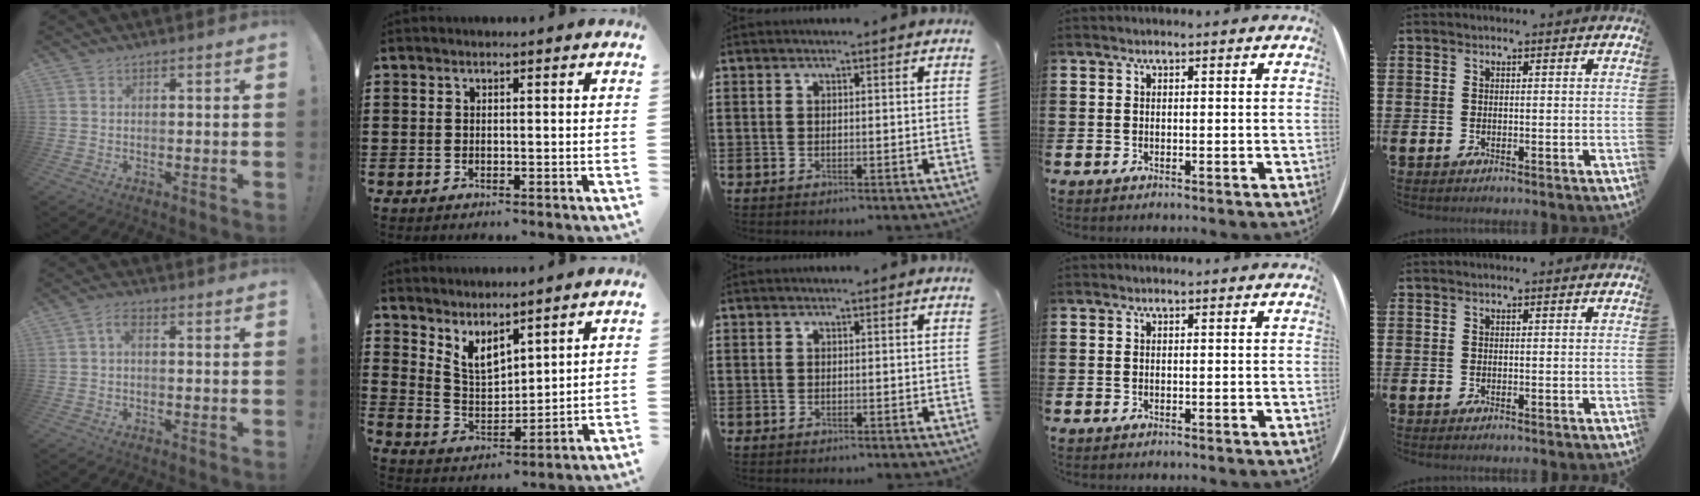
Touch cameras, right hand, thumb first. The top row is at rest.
{"thumb": {"total": 3.3, "force": [0.4, 1.6, 2.9], "torque": [-0.060, 0.009, 0.006]}, "index": {"total": 5.4, "force": [4.6, 1.9, 2.1], "torque": [-0.058, -0.017, 0.086]}}